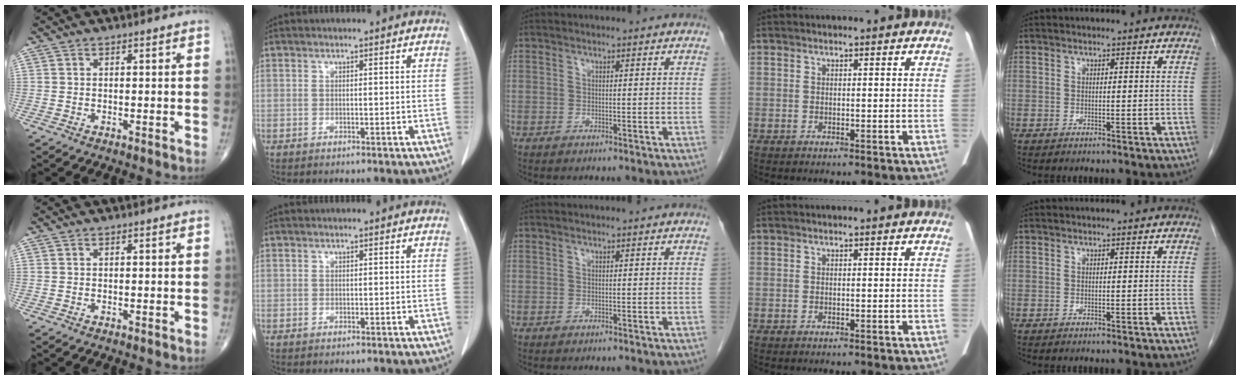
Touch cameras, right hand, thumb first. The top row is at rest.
{}